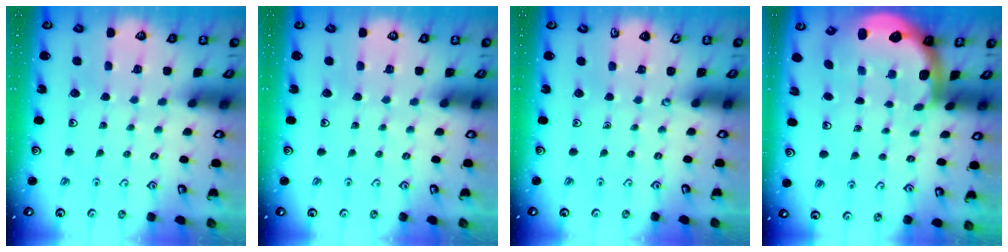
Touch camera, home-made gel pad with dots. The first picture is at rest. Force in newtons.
{"total": 0.0}
{"total": 0.0}
{"total": 2.8, "press": 2.4, "slide": 1.4}